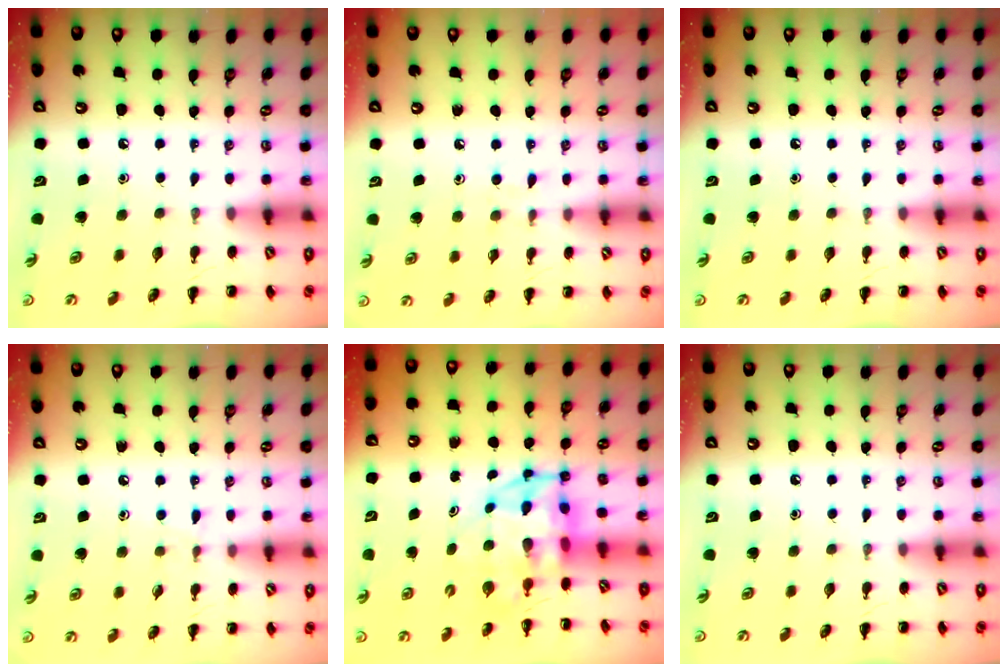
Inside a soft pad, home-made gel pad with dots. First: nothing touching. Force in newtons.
{"total": 4.3, "press": 3.8, "slide": 1.9}
{"total": 0.0}
{"total": 4.7, "press": 4.4, "slide": 1.7}
{"total": 4.5, "press": 4.2, "slide": 1.5}
{"total": 0.0}